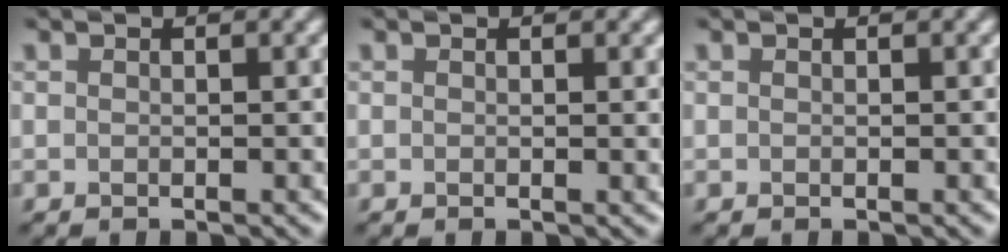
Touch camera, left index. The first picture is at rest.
{"total": 0.7, "force": [0.1, 0.1, 0.7], "torque": [-0.004, 0.000, 0.000]}
{"total": 0.0}